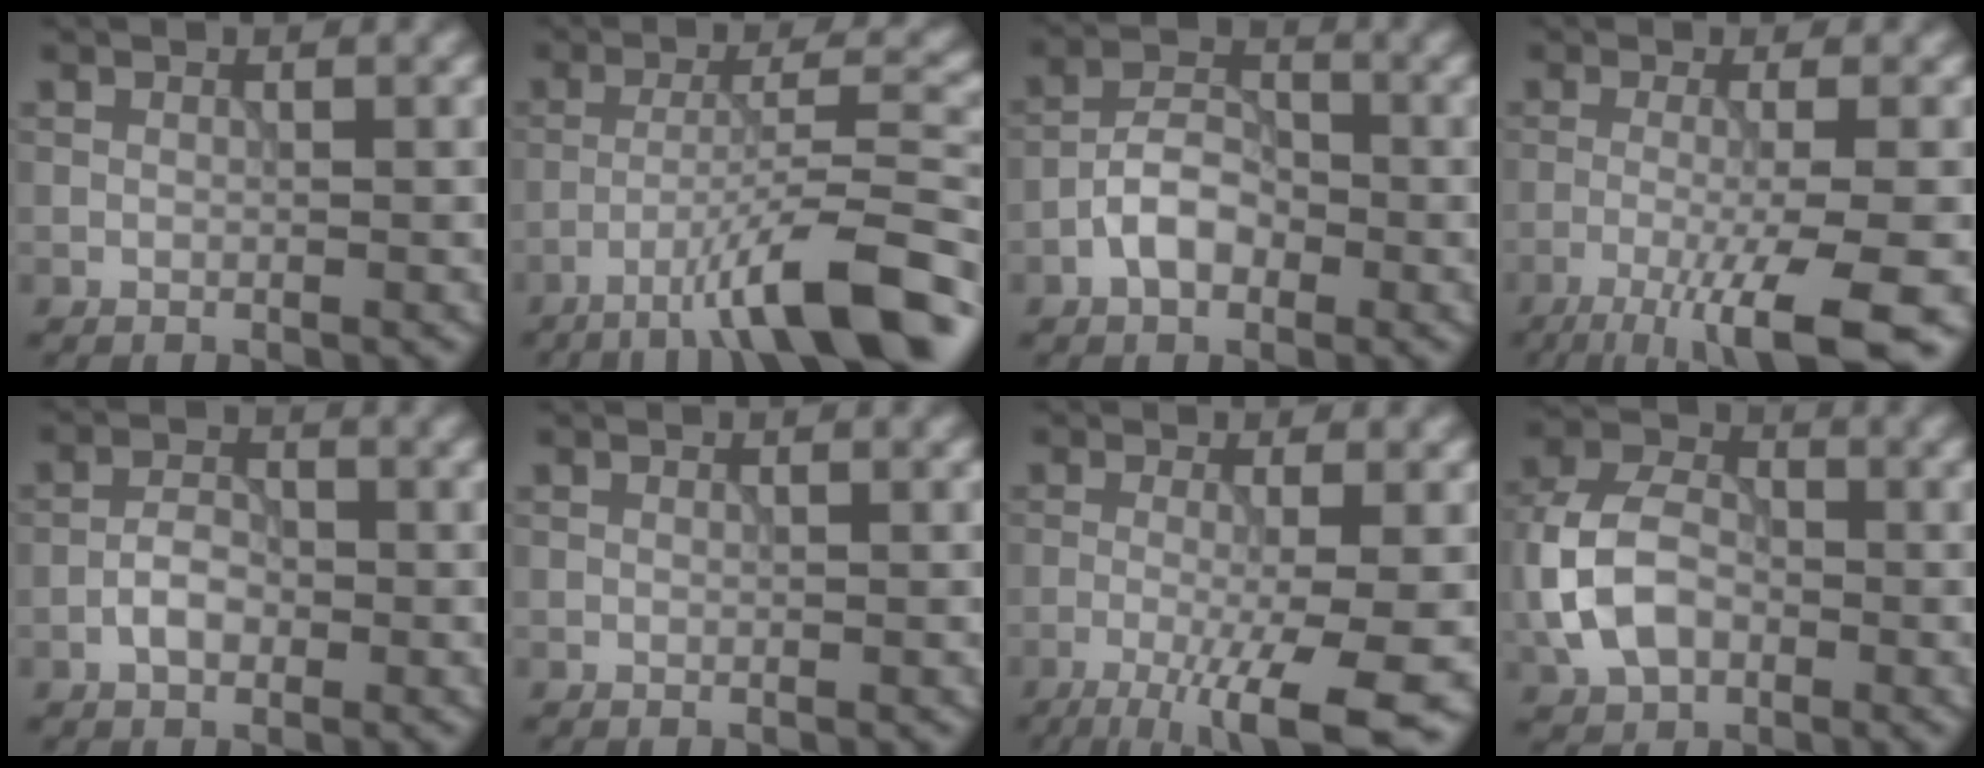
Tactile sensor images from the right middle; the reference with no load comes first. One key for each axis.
{"total": 10.4, "fx": -6.4, "fy": 1.5, "fz": 8.0, "tx": -0.116, "ty": 0.020, "tz": -0.103}
{"total": 4.0, "fx": -1.7, "fy": 2.4, "fz": 2.7, "tx": -0.045, "ty": 0.012, "tz": -0.038}
{"total": 8.9, "fx": -4.8, "fy": 1.7, "fz": 7.3, "tx": -0.104, "ty": -0.005, "tz": -0.079}
{"total": 2.5, "fx": -1.0, "fy": 1.4, "fz": 1.8, "tx": -0.030, "ty": 0.007, "tz": -0.024}
{"total": 0.0}
{"total": 9.0, "fx": -4.0, "fy": 2.0, "fz": 7.8, "tx": -0.113, "ty": -0.008, "tz": -0.061}
{"total": 6.5, "fx": -1.5, "fy": 4.6, "fz": 4.3, "tx": -0.091, "ty": 0.011, "tz": -0.038}